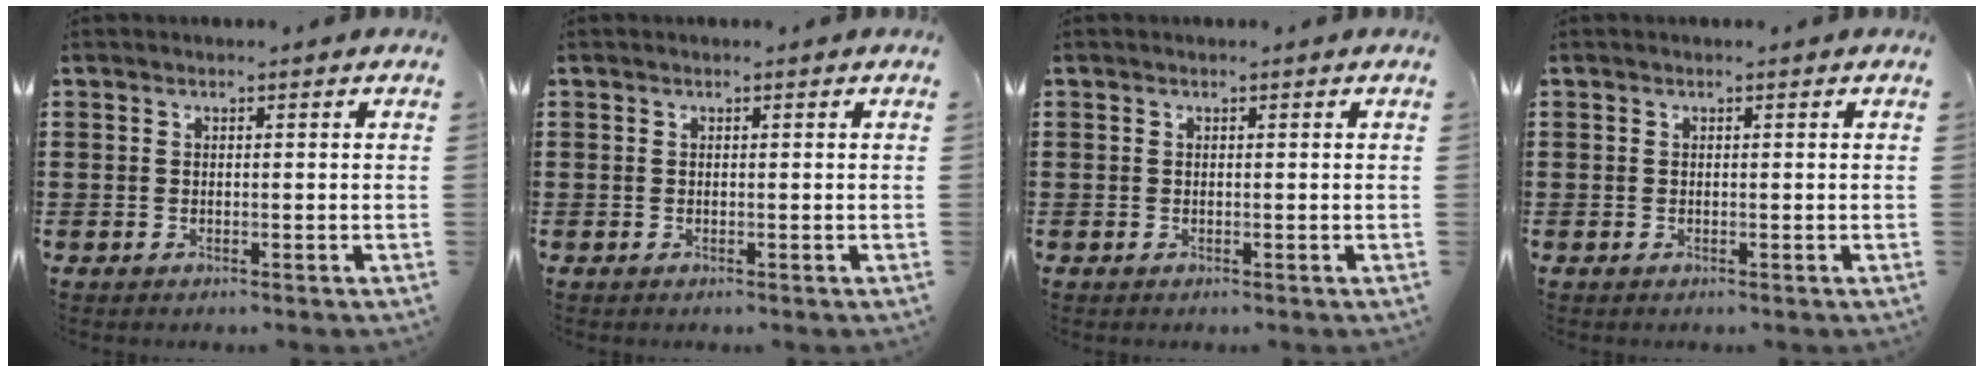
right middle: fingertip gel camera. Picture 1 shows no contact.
{"total": 0.0}
{"total": 0.0}
{"total": 0.0}